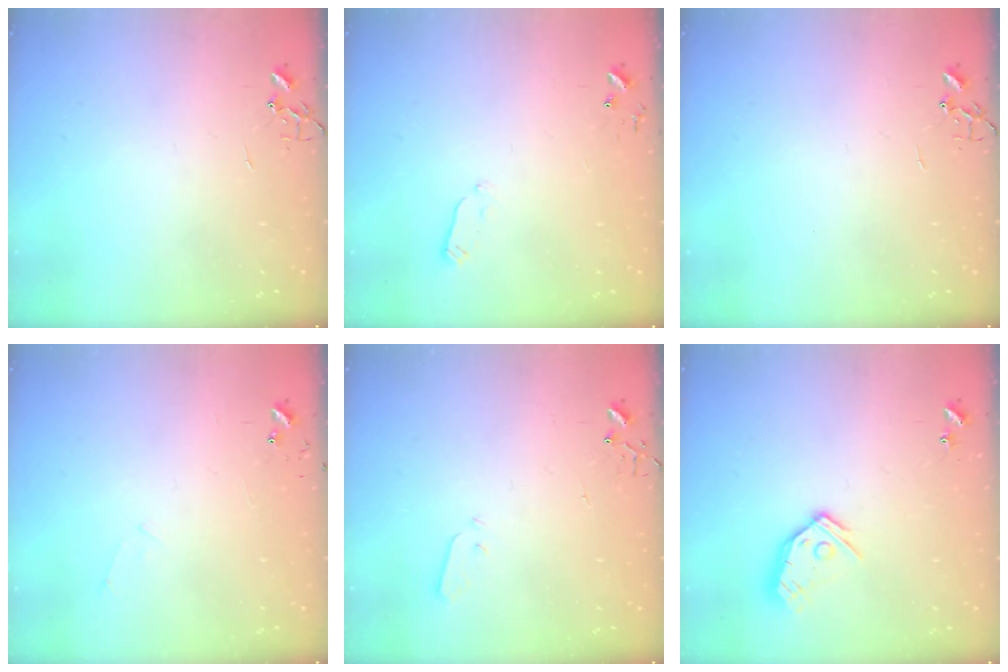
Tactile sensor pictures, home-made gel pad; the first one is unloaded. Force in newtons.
{"total": 2.7, "press": 2.6, "slide": 0.4}
{"total": 0.0}
{"total": 4.8, "press": 4.8, "slide": 0.5}
{"total": 2.8, "press": 2.7, "slide": 0.4}
{"total": 11.0, "press": 10.9, "slide": 1.2}